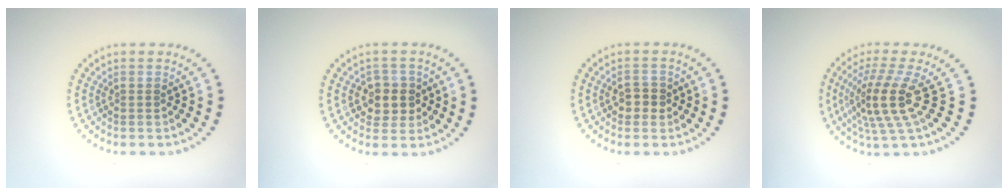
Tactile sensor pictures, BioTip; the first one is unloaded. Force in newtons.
{"total": 2.8, "press": 2.7, "slide": 0.9}
{"total": 1.9, "press": 1.8, "slide": 0.4}
{"total": 4.7, "press": 3.4, "slide": 3.2}